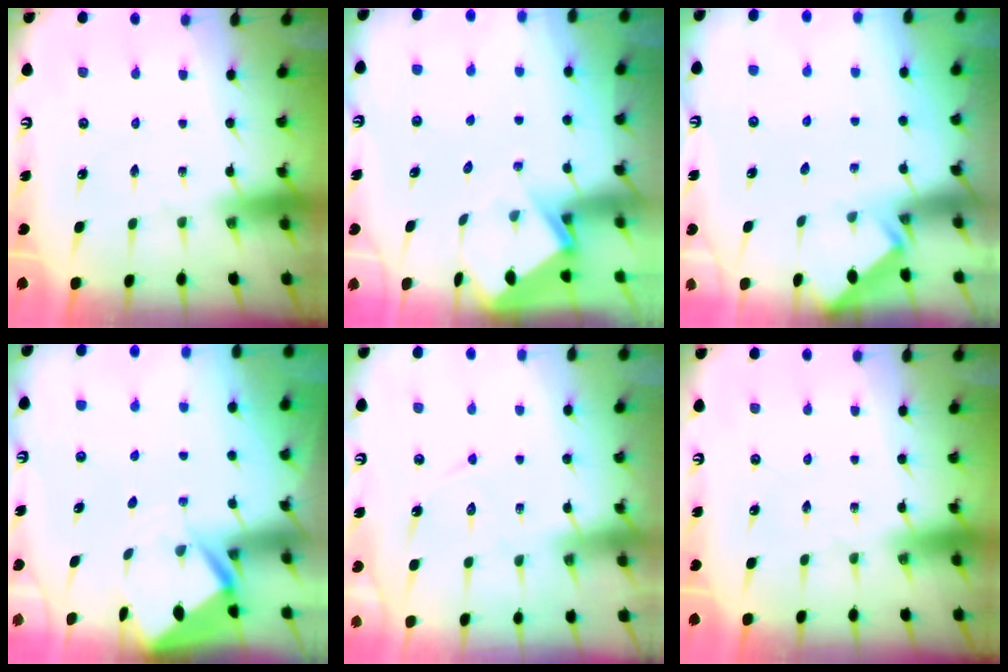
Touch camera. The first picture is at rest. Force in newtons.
{"total": 3.9, "press": 3.9, "slide": 0.4}
{"total": 1.7, "press": 1.7, "slide": 0.2}
{"total": 3.8, "press": 3.8, "slide": 0.4}
{"total": 7.3, "press": 7.3, "slide": 0.5}
{"total": 0.0}